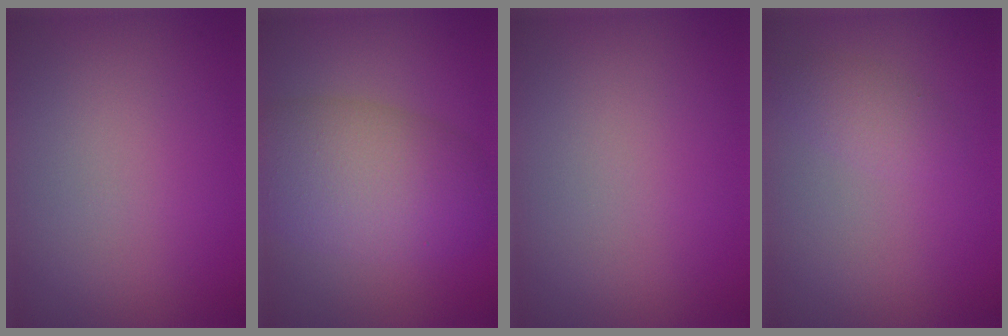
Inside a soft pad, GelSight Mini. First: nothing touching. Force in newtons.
{"total": 7.7, "press": 7.7, "slide": 0.3}
{"total": 0.0}
{"total": 1.6, "press": 1.6, "slide": 0.1}